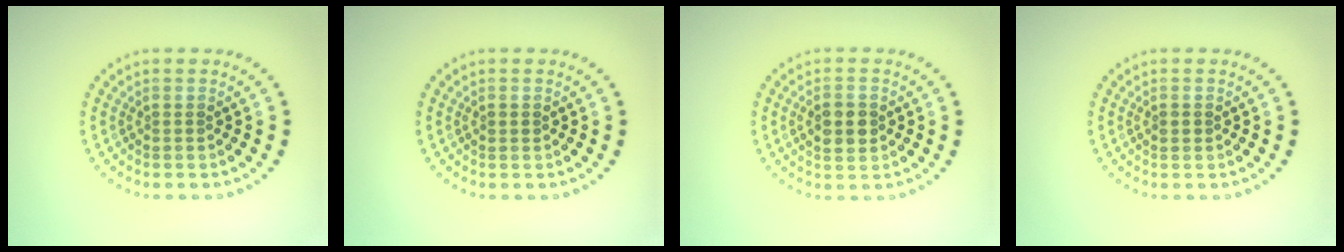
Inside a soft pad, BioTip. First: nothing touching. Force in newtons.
{"total": 0.7, "press": 0.7, "slide": 0.0}
{"total": 2.9, "press": 2.9, "slide": 0.1}
{"total": 1.0, "press": 0.9, "slide": 0.2}